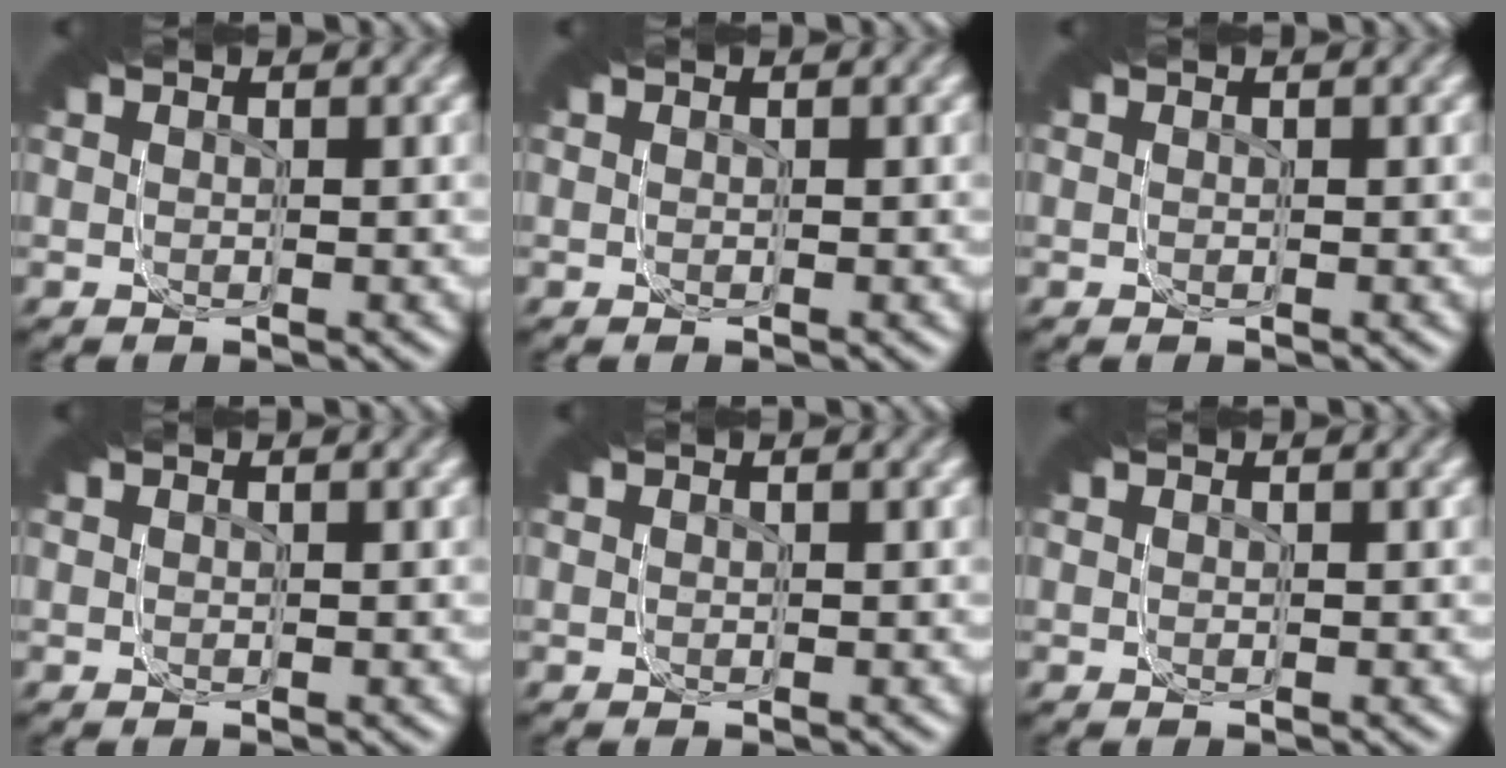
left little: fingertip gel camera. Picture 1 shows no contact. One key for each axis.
{"total": 0.0}
{"total": 0.0}
{"total": 0.0}
{"total": 0.0}
{"total": 0.0}